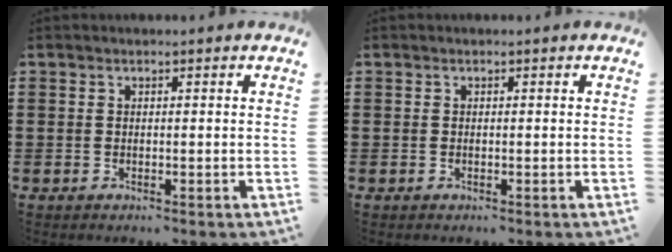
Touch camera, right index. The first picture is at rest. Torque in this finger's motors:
{"motor_torque": [-0.12, 0.05, 0.01, -0.01]}